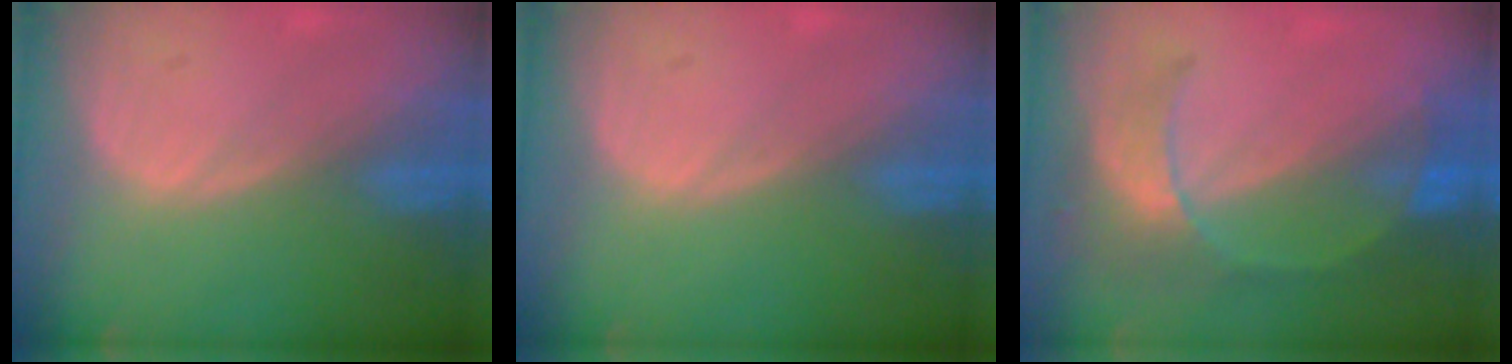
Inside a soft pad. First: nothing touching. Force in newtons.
{"total": 0.0}
{"total": 8.0, "press": 7.0, "slide": 3.8}